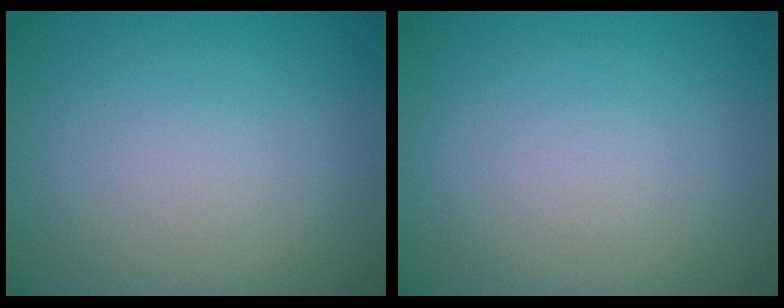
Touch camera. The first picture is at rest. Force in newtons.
{"total": 0.0}